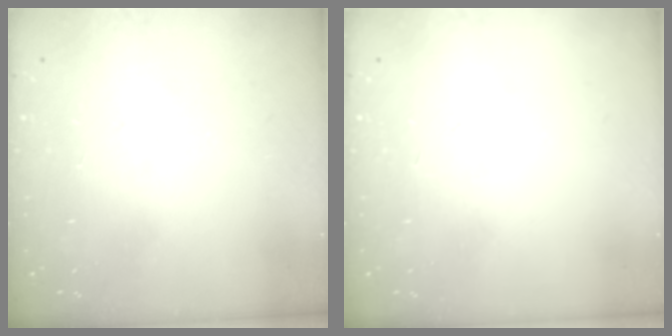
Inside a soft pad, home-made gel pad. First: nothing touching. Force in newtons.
{"total": 0.0}